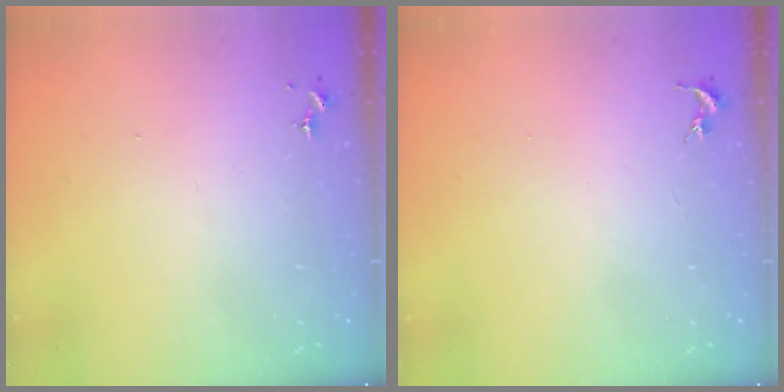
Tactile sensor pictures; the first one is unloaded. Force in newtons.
{"total": 0.0}